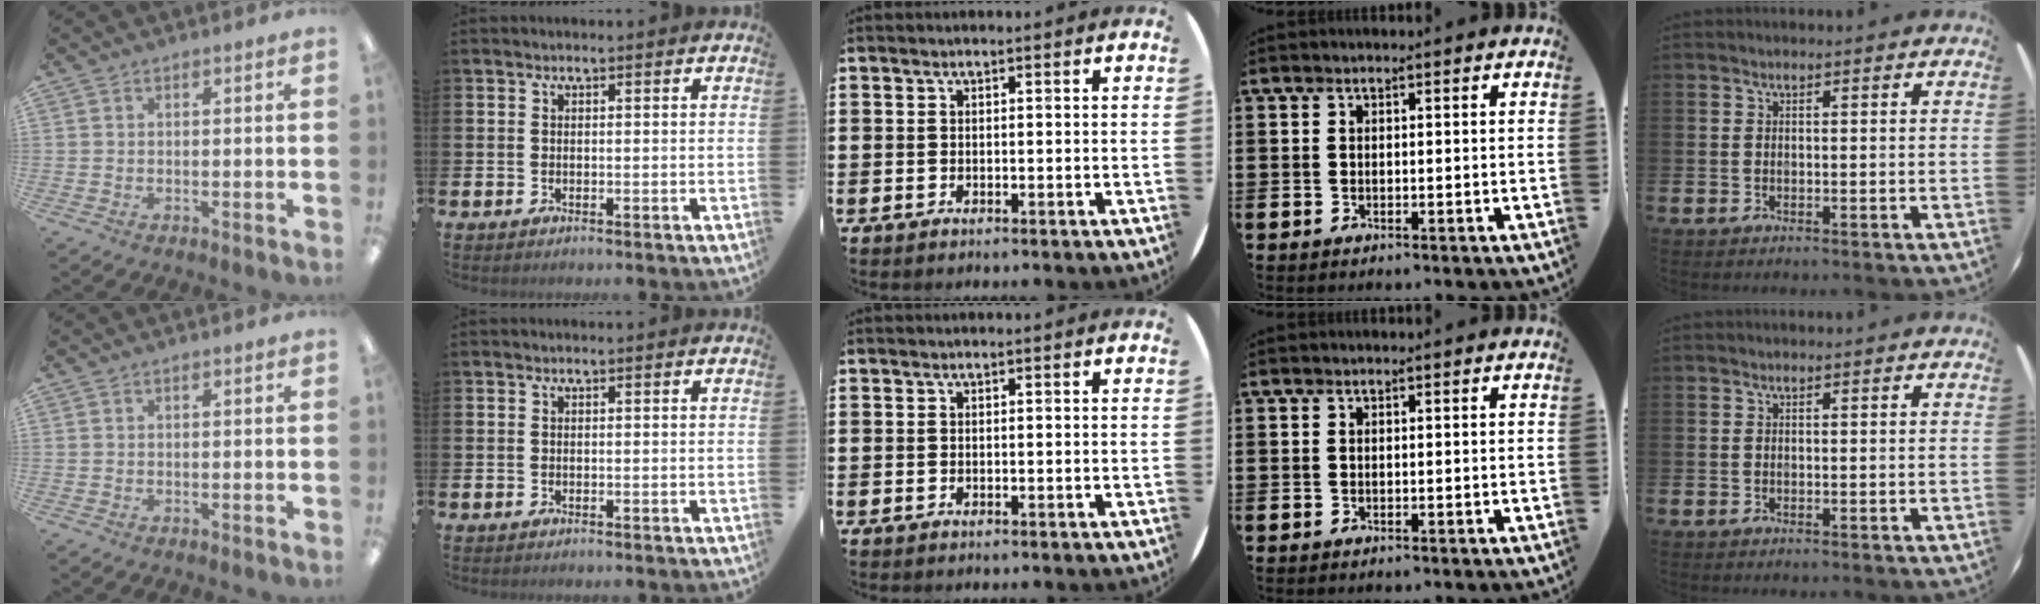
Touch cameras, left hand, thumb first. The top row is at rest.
{}